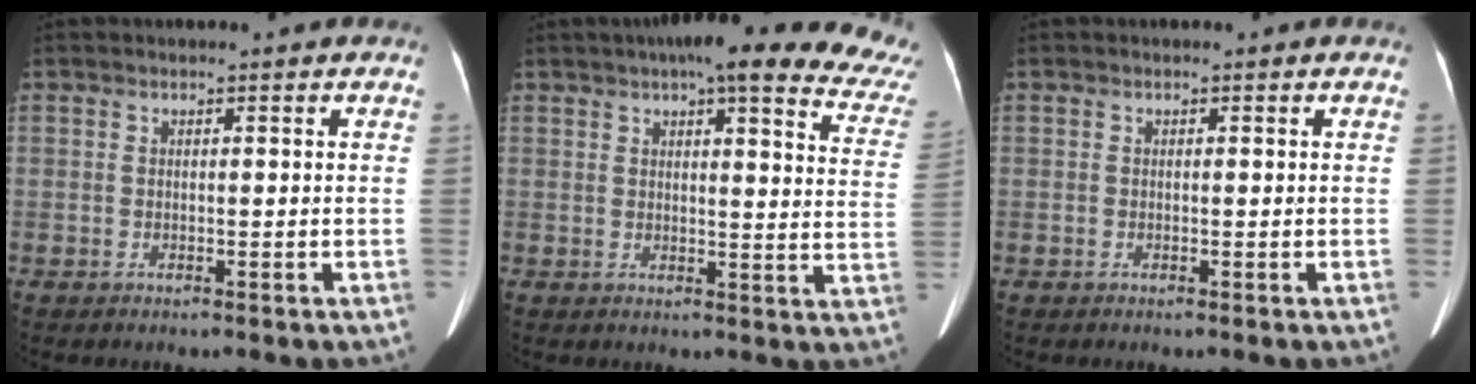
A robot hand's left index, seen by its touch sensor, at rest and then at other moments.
{"total": 22.5, "force": [18.4, 3.4, 12.6], "torque": [-0.151, -0.011, 0.196]}
{"total": 0.0}